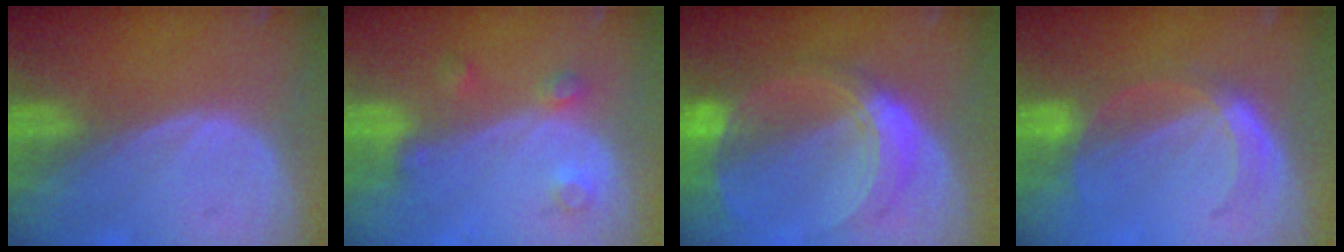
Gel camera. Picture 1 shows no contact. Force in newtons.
{"total": 3.5, "press": 3.3, "slide": 1.3}
{"total": 8.6, "press": 8.6, "slide": 0.7}
{"total": 4.6, "press": 4.5, "slide": 0.6}